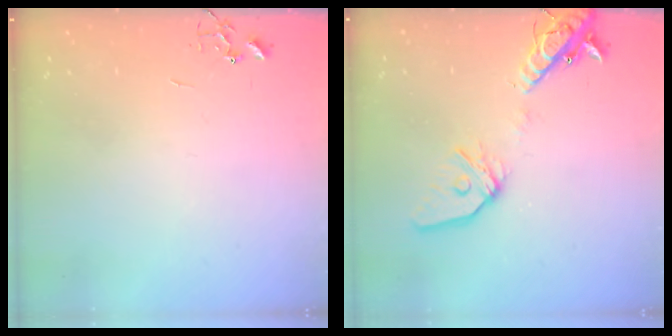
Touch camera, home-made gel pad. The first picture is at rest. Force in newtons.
{"total": 15.2, "press": 14.9, "slide": 3.0}